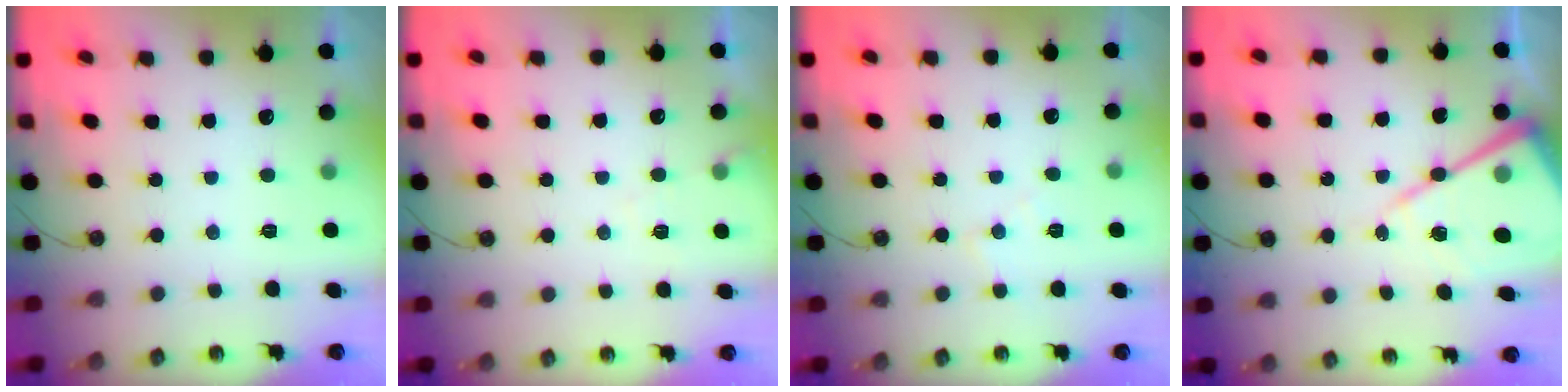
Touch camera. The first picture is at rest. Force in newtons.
{"total": 4.2, "press": 4.2, "slide": 0.6}
{"total": 6.0, "press": 5.9, "slide": 1.0}
{"total": 16.8, "press": 16.8, "slide": 1.7}